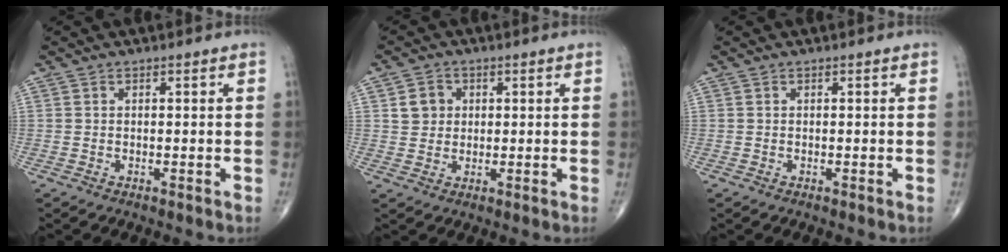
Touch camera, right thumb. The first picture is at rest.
{"total": 4.2, "force": [1.1, 3.8, 1.6], "torque": [-0.005, -0.001, 0.016]}
{"total": 0.0}